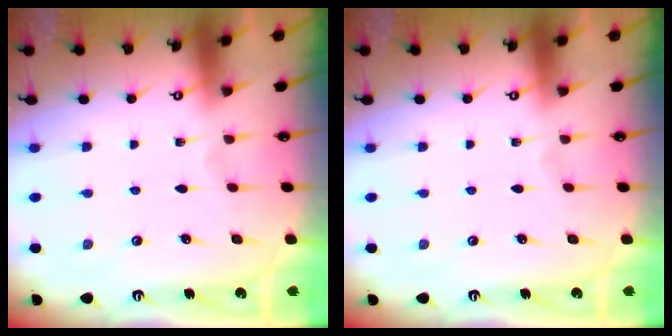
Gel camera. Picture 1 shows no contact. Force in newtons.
{"total": 0.0}